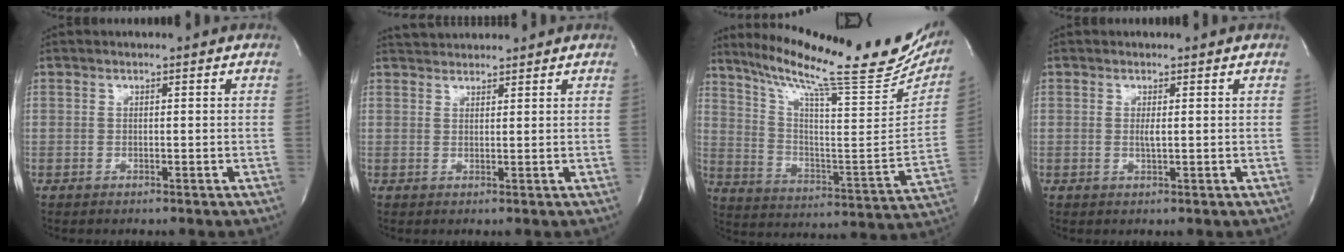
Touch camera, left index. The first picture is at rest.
{"total": 4.2, "force": [4.1, 0.7, 0.5], "torque": [-0.014, 0.032, 0.070]}
{"total": 27.5, "force": [22.8, 2.7, 15.2], "torque": [-0.247, -0.055, 0.317]}
{"total": 1.1, "force": [0.3, 0.0, 1.0], "torque": [-0.029, -0.002, 0.005]}